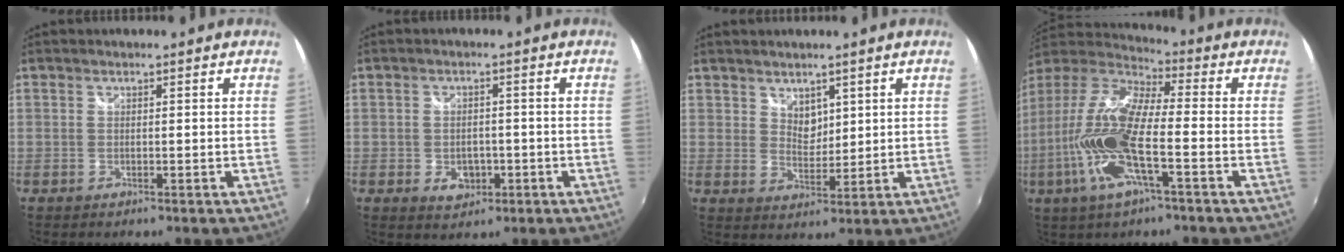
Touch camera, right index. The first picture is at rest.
{"total": 5.0, "force": [-1.6, 3.8, 2.8], "torque": [-0.056, -0.003, -0.020]}
{"total": 3.7, "force": [2.5, 2.4, 1.4], "torque": [-0.014, 0.000, 0.047]}
{"total": 17.7, "force": [-5.1, 4.5, 16.3], "torque": [-0.338, -0.014, -0.109]}